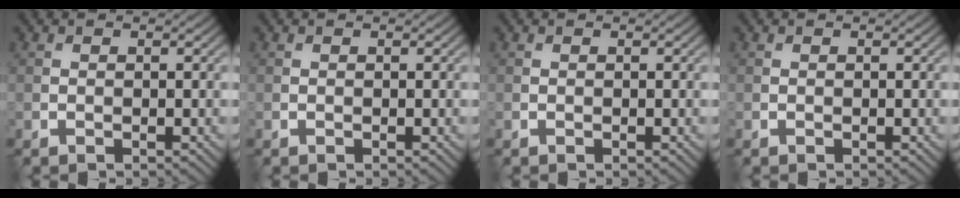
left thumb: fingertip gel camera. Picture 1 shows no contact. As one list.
[{"total": 0.0}, {"total": 0.0}, {"total": 0.0}]